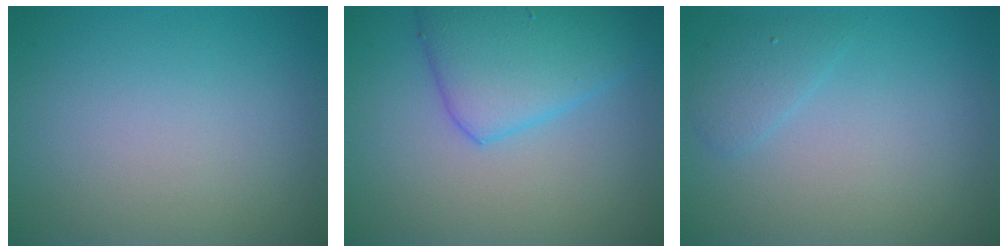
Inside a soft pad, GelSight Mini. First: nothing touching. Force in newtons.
{"total": 5.4, "press": 5.4, "slide": 0.3}
{"total": 1.5, "press": 1.5, "slide": 0.1}